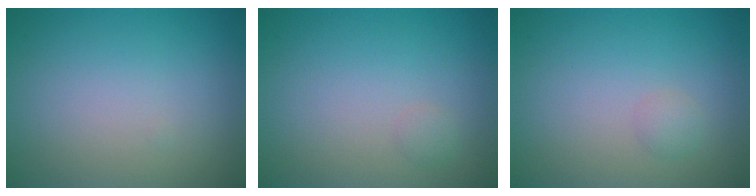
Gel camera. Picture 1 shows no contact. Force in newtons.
{"total": 0.6, "press": 0.6, "slide": 0.0}
{"total": 0.9, "press": 0.9, "slide": 0.0}